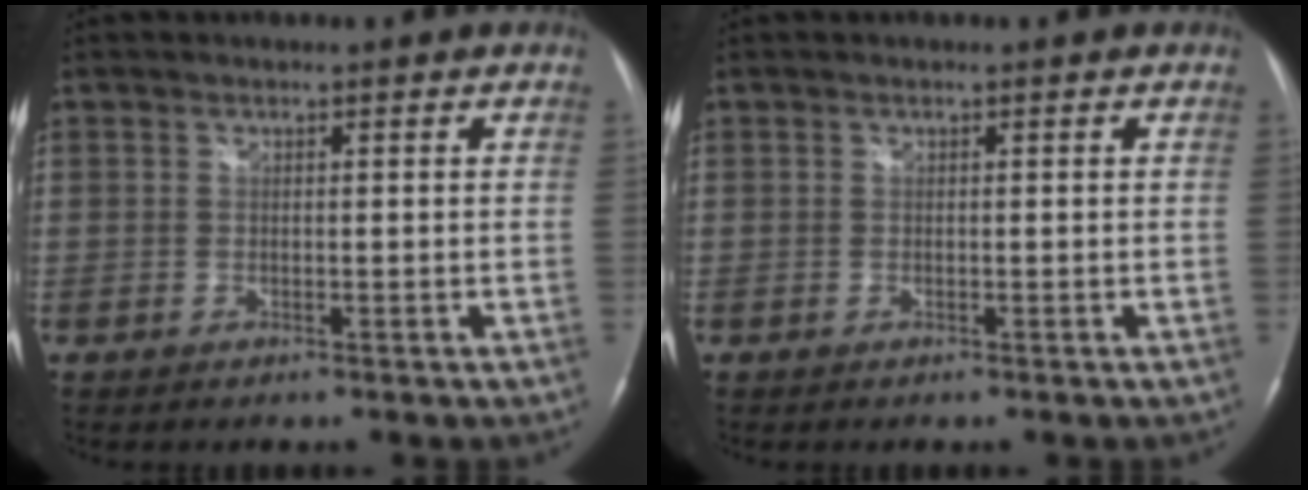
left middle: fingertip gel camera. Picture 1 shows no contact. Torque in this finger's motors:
{"motor_torque": [-0.08, 0.08, 0.02, 0.00]}